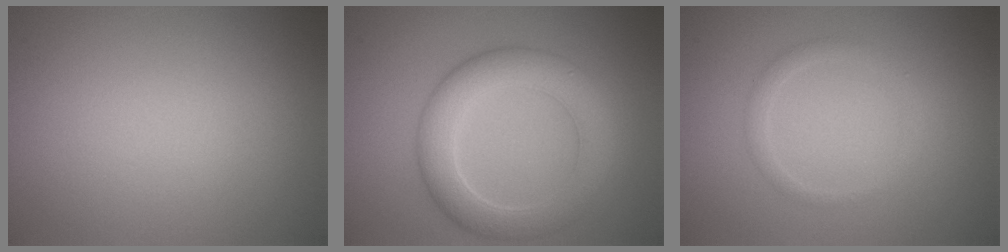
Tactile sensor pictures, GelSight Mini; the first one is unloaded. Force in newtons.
{"total": 5.7, "press": 5.7, "slide": 0.2}
{"total": 1.4, "press": 1.4, "slide": 0.1}